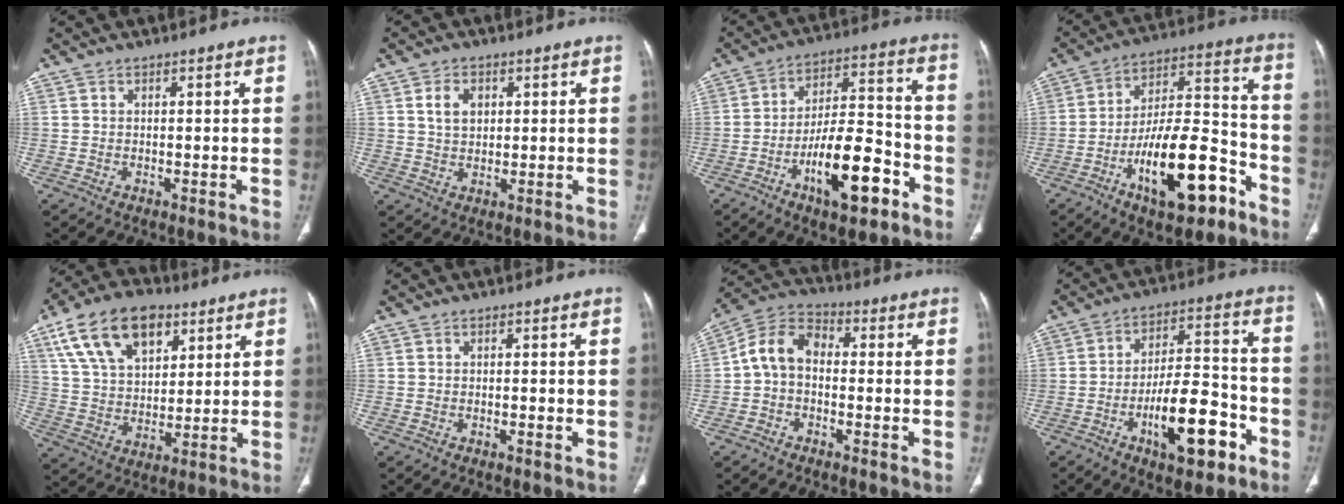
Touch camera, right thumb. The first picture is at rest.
{"total": 4.6, "force": [1.5, 3.2, 2.9], "torque": [-0.037, -0.005, 0.029]}
{"total": 16.0, "force": [-7.6, 6.1, 12.7], "torque": [-0.189, 0.054, -0.121]}
{"total": 19.8, "force": [-9.7, 7.7, 15.5], "torque": [-0.240, 0.072, -0.153]}
{"total": 17.5, "force": [8.7, 10.2, 11.2], "torque": [-0.173, -0.017, 0.160]}
{"total": 0.8, "force": [-0.2, 0.2, 0.8], "torque": [-0.013, 0.000, -0.003]}
{"total": 8.3, "force": [-0.5, 5.8, 5.9], "torque": [-0.095, 0.029, -0.028]}
{"total": 15.8, "force": [-7.0, 6.4, 12.6], "torque": [-0.177, 0.049, -0.107]}